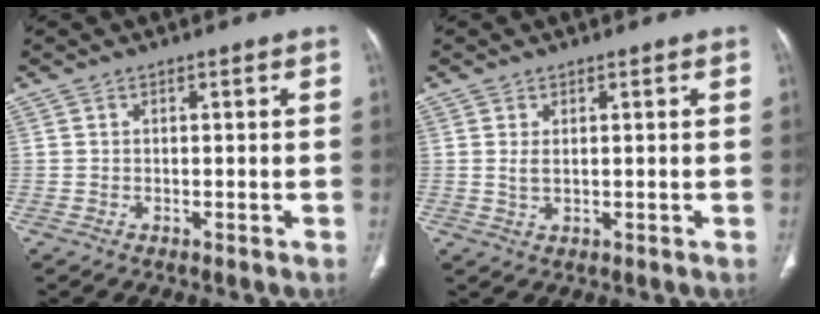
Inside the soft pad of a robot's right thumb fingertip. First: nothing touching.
{"total": 1.9, "force": [0.4, 1.0, 1.6], "torque": [-0.033, -0.003, 0.014]}